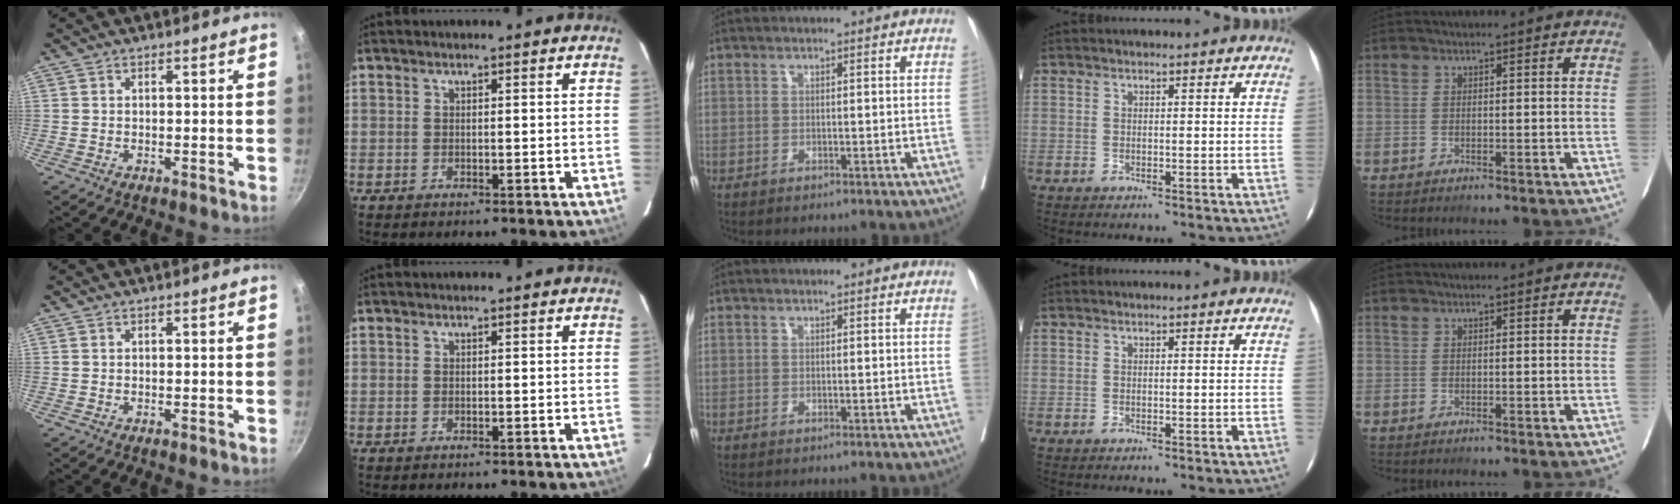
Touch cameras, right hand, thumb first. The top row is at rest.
{}